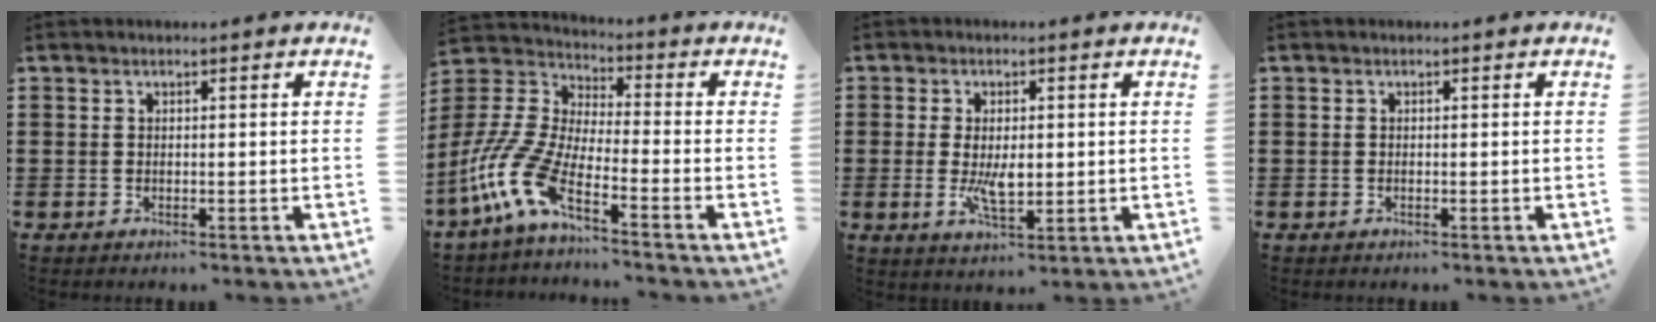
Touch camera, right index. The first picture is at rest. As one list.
[{"total": 10.1, "force": [-7.0, 1.9, 7.0], "torque": [-0.207, -0.033, -0.157]}, {"total": 4.9, "force": [-0.2, 2.2, 4.4], "torque": [-0.094, -0.001, -0.006]}, {"total": 0.0}]